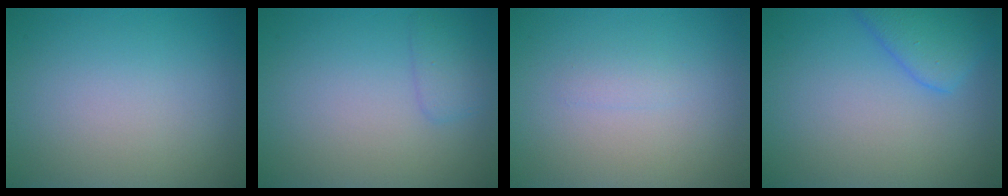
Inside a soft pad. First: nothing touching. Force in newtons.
{"total": 1.6, "press": 1.6, "slide": 0.1}
{"total": 0.8, "press": 0.8, "slide": 0.0}
{"total": 3.4, "press": 3.4, "slide": 0.2}